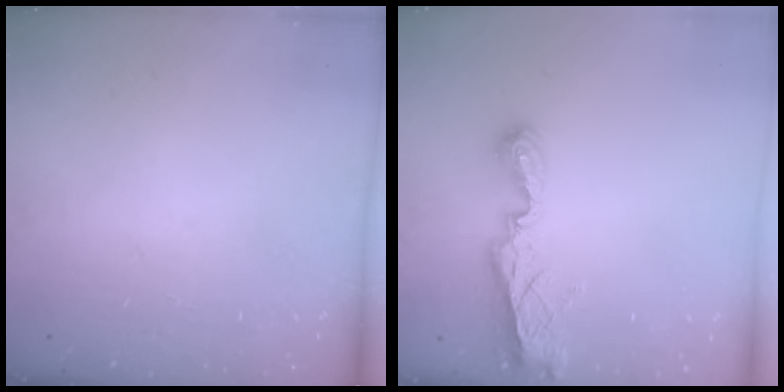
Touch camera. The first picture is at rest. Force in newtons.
{"total": 8.5, "press": 8.5, "slide": 0.8}